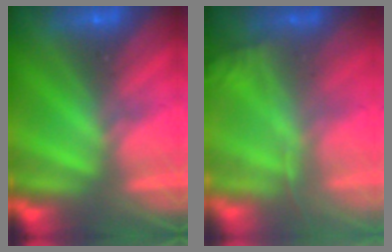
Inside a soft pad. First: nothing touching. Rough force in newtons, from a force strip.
{"total": 1.1}